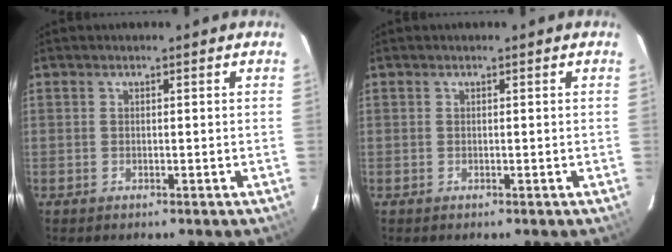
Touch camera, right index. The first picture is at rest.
{"total": 0.0}